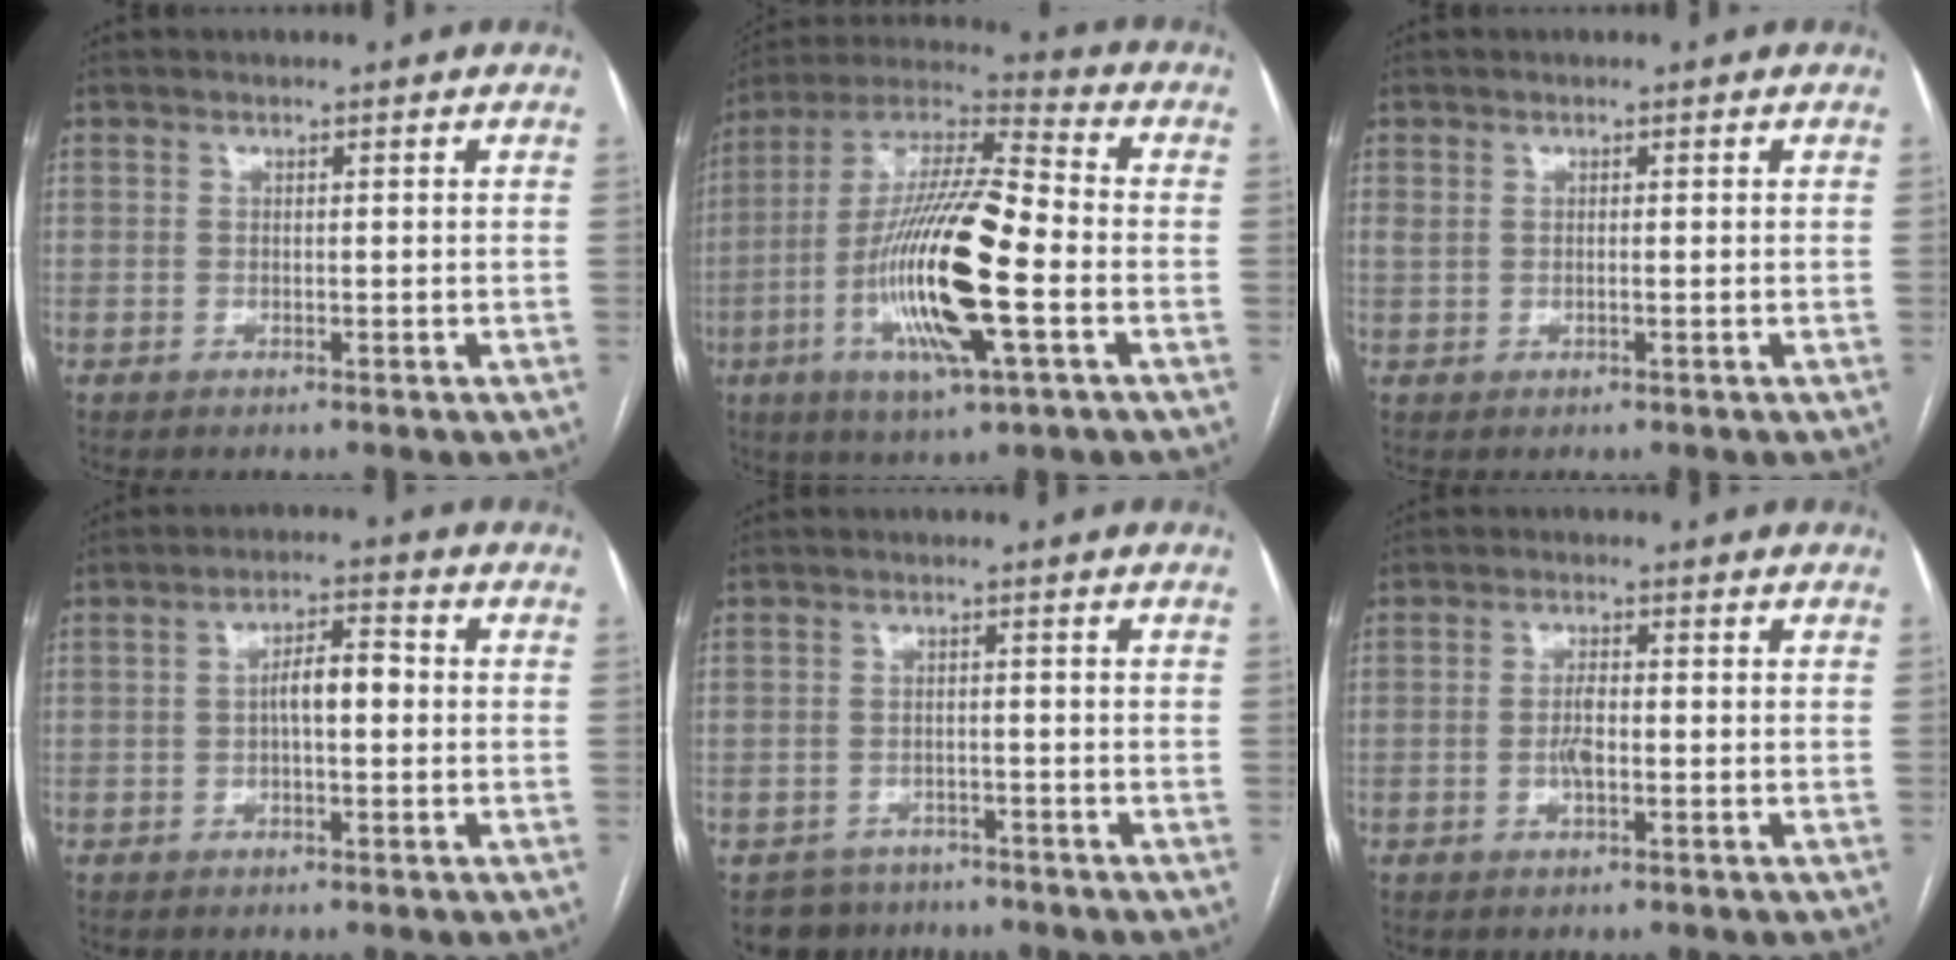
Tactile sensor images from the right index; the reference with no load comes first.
{"total": 19.6, "force": [-4.7, 2.8, 18.9], "torque": [-0.377, -0.007, -0.087]}
{"total": 1.0, "force": [0.2, 0.6, 0.8], "torque": [-0.027, 0.011, 0.009]}
{"total": 4.9, "force": [-0.2, 1.5, 4.6], "torque": [-0.081, 0.019, -0.005]}
{"total": 4.7, "force": [-3.5, 3.2, -0.5], "torque": [0.015, 0.009, -0.053]}
{"total": 2.7, "force": [-0.7, 0.8, 2.5], "torque": [-0.053, 0.001, -0.013]}